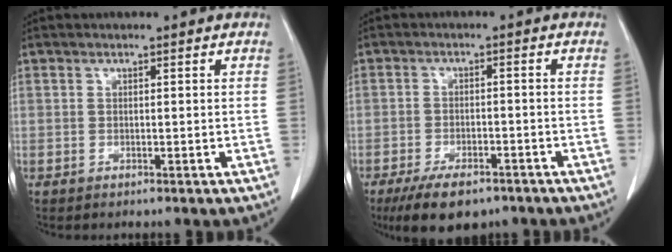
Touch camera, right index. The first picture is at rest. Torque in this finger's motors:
{"motor_torque": [-0.21, -0.53, -0.16, -0.08]}